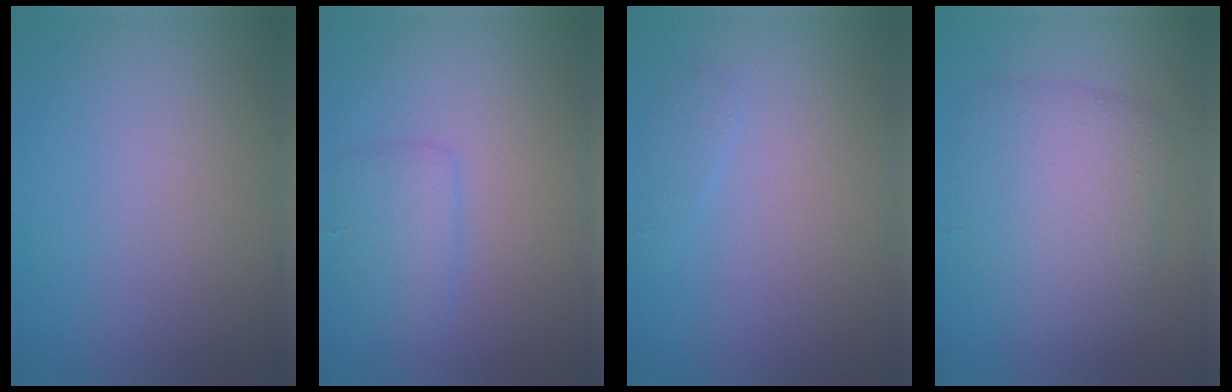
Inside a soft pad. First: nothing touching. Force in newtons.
{"total": 2.1, "press": 2.1, "slide": 0.2}
{"total": 0.8, "press": 0.8, "slide": 0.1}
{"total": 5.4, "press": 5.4, "slide": 0.0}